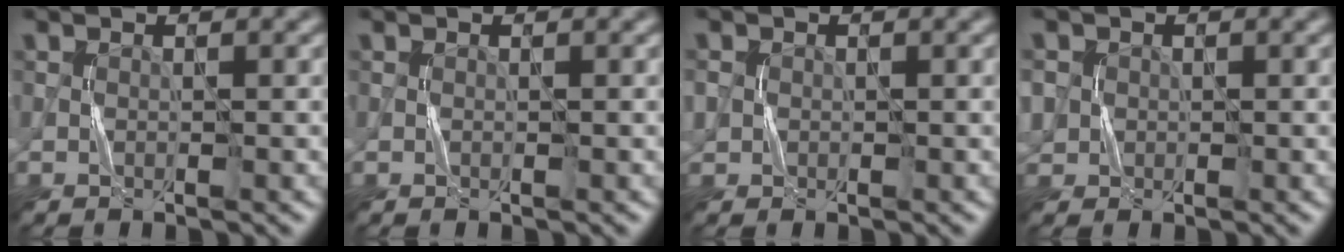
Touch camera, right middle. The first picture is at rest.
{"total": 0.0}
{"total": 1.5, "force": [0.1, 1.4, 0.4], "torque": [-0.008, -0.001, -0.002]}
{"total": 2.8, "force": [0.2, 2.7, 0.9], "torque": [-0.024, 0.012, 0.000]}